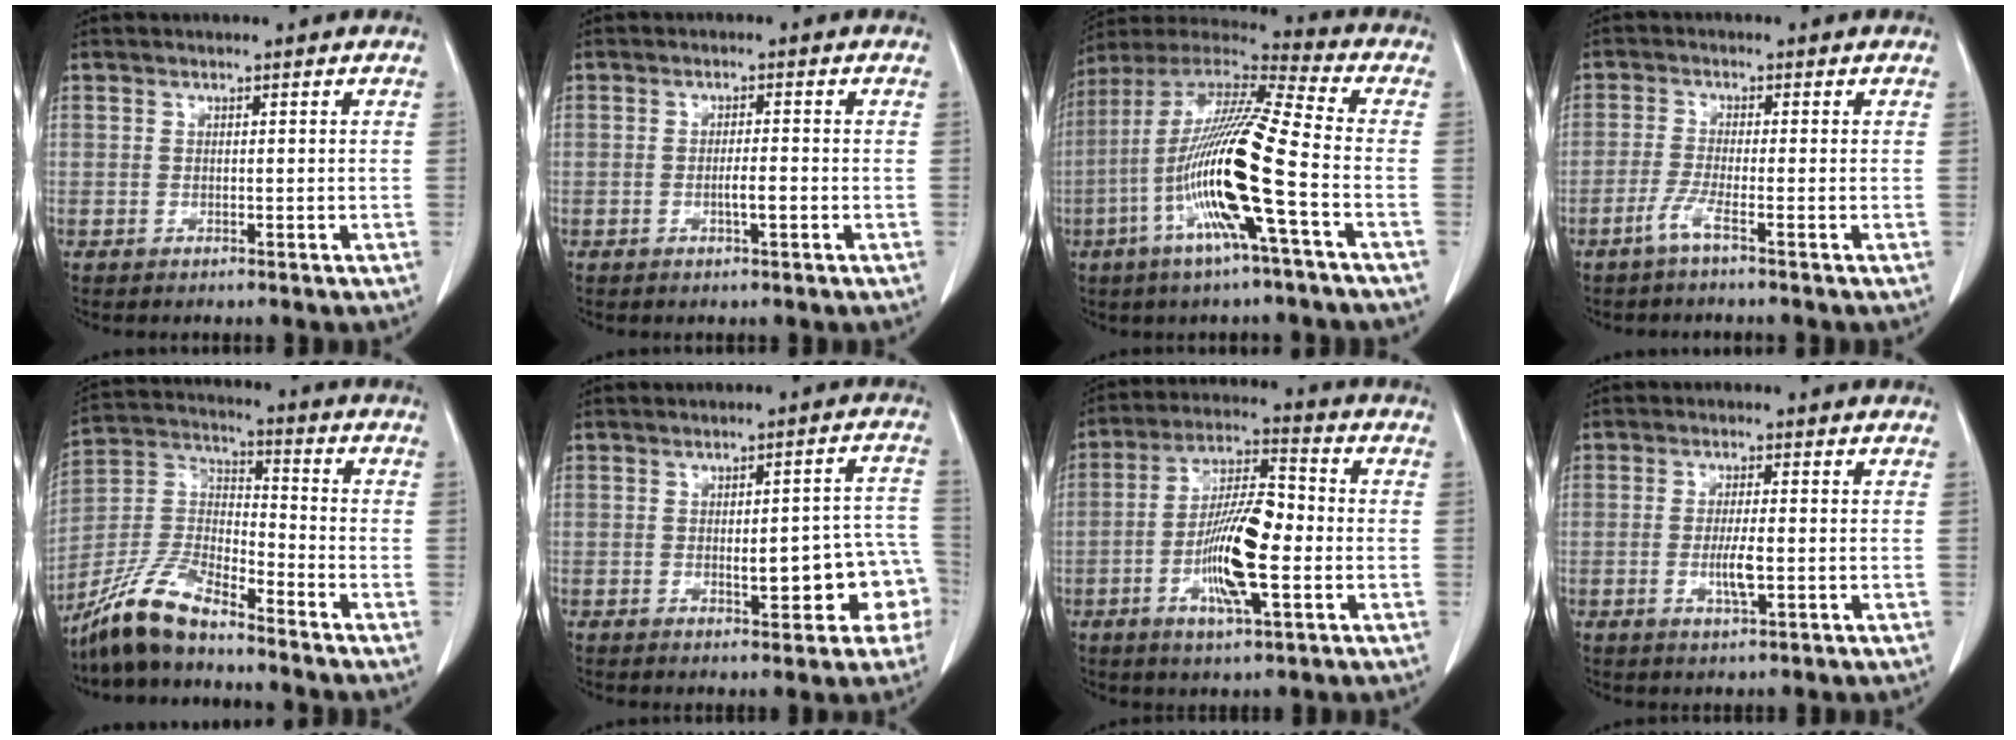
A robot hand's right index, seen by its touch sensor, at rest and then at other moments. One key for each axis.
{"total": 2.2, "fx": -0.7, "fy": 0.1, "fz": 2.1, "tx": -0.040, "ty": -0.001, "tz": -0.013}
{"total": 18.6, "fx": -5.2, "fy": -0.1, "fz": 17.8, "tx": -0.355, "ty": -0.007, "tz": -0.109}
{"total": 2.9, "fx": -1.9, "fy": -0.5, "fz": 2.1, "tx": -0.048, "ty": -0.005, "tz": -0.047}
{"total": 11.2, "fx": -9.4, "fy": 2.6, "fz": 5.6, "tx": -0.124, "ty": 0.009, "tz": -0.185}
{"total": 9.6, "fx": -2.6, "fy": 3.0, "fz": 8.8, "tx": -0.096, "ty": 0.032, "tz": -0.026}
{"total": 12.8, "fx": -3.0, "fy": 2.7, "fz": 12.1, "tx": -0.233, "ty": 0.001, "tz": -0.053}
{"total": 4.1, "fx": -0.9, "fy": 0.5, "fz": 4.0, "tx": -0.081, "ty": -0.007, "tz": -0.014}